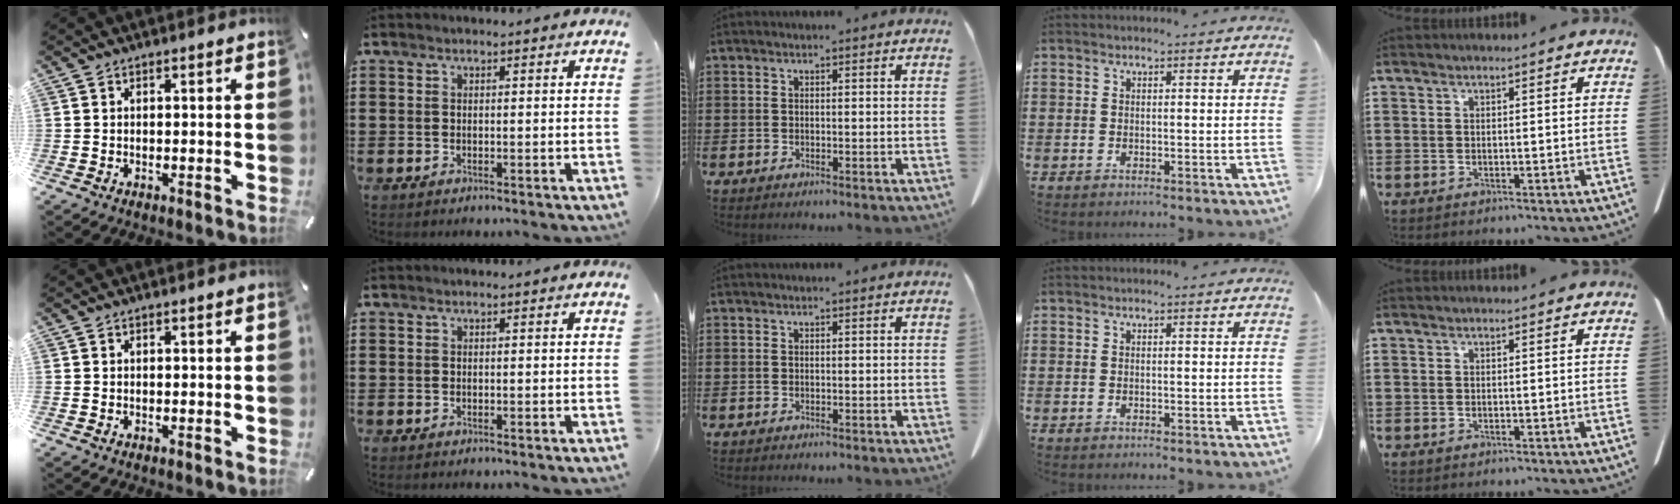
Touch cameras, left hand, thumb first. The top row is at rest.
{}